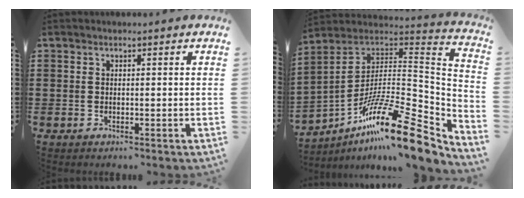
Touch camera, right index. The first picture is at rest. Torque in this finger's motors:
{"motor_torque": [0.56, 1.14, 0.07, -0.05]}